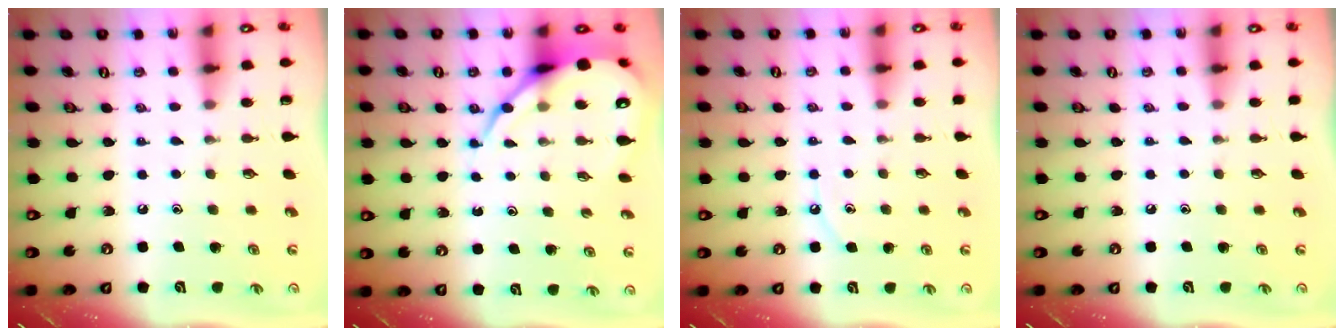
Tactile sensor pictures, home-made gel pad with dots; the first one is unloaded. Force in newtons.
{"total": 10.9, "press": 10.9, "slide": 1.3}
{"total": 4.7, "press": 4.7, "slide": 0.4}
{"total": 2.9, "press": 2.9, "slide": 0.5}